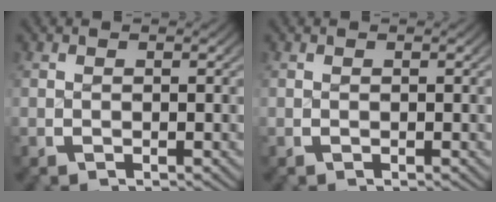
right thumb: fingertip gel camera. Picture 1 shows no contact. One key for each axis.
{"total": 0.0}